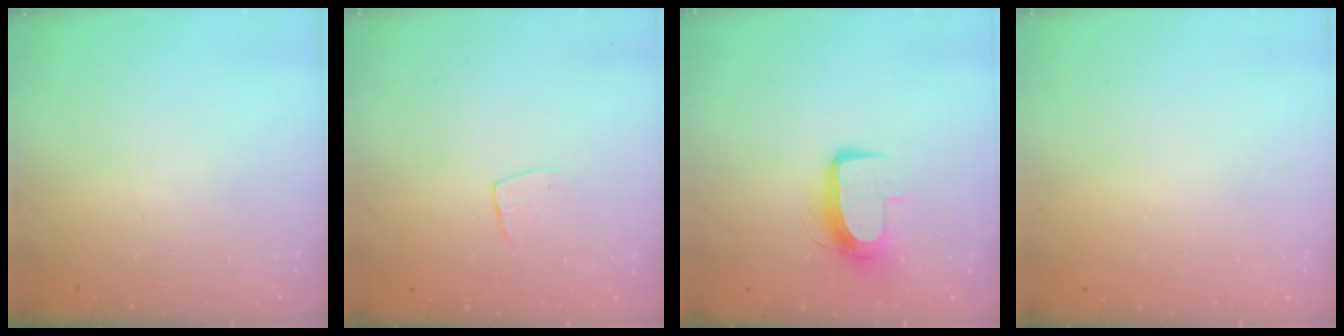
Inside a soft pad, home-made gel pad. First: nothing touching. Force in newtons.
{"total": 5.3, "press": 5.3, "slide": 0.3}
{"total": 9.7, "press": 9.7, "slide": 0.4}
{"total": 0.0}